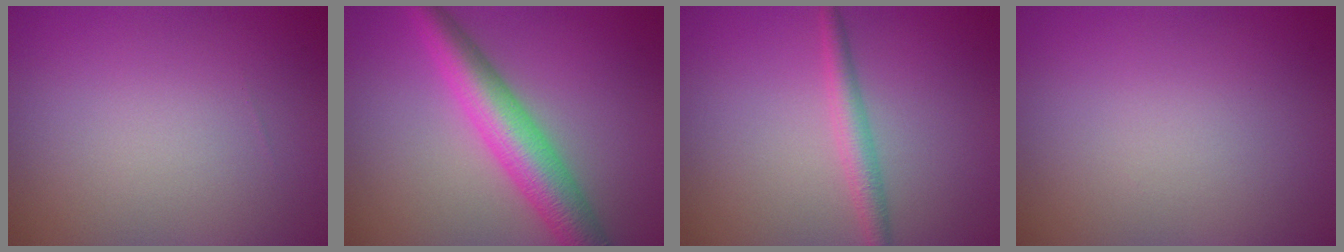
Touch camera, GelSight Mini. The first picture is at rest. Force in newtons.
{"total": 6.5, "press": 6.5, "slide": 0.1}
{"total": 2.2, "press": 2.2, "slide": 0.1}
{"total": 0.0}